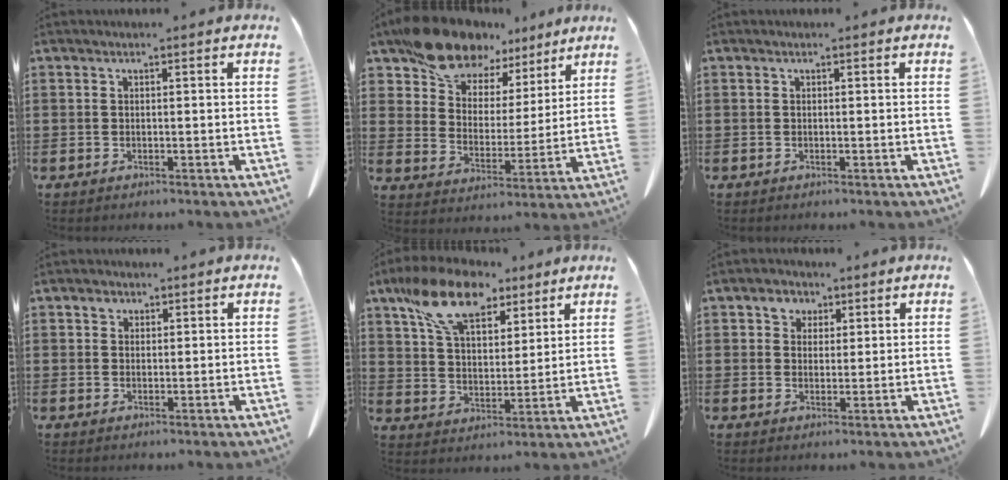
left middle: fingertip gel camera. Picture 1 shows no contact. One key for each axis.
{"total": 12.0, "fx": 10.2, "fy": 5.6, "fz": 2.9, "tx": -0.097, "ty": -0.058, "tz": 0.194}
{"total": 0.0}
{"total": 1.7, "fx": 1.0, "fy": 1.2, "fz": 0.7, "tx": -0.009, "ty": 0.001, "tz": 0.017}
{"total": 12.5, "fx": 8.6, "fy": 5.6, "fz": 7.1, "tx": -0.155, "ty": -0.009, "tz": 0.161}
{"total": 3.1, "fx": 1.8, "fy": 2.4, "fz": 0.9, "tx": -0.020, "ty": 0.010, "tz": 0.029}